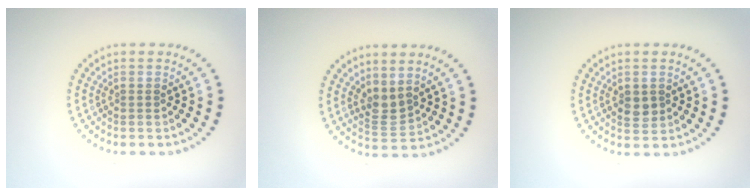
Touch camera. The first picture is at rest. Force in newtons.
{"total": 2.0, "press": 1.6, "slide": 1.1}
{"total": 1.7, "press": 1.7, "slide": 0.1}